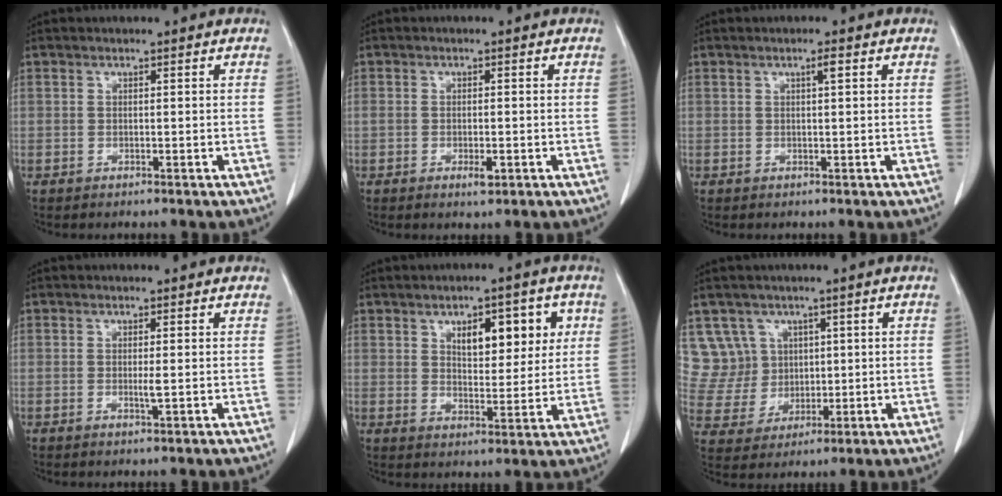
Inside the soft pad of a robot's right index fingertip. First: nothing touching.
{"total": 2.5, "force": [-0.9, 1.0, 2.1], "torque": [-0.036, 0.000, -0.010]}
{"total": 1.2, "force": [0.5, 0.0, 1.1], "torque": [-0.019, 0.002, 0.007]}
{"total": 1.2, "force": [-0.1, 0.0, 1.2], "torque": [-0.023, -0.003, -0.002]}
{"total": 8.6, "force": [3.4, 3.9, 6.9], "torque": [-0.090, 0.009, 0.053]}
{"total": 8.3, "force": [3.6, 7.5, 0.2], "torque": [-0.010, 0.033, 0.086]}